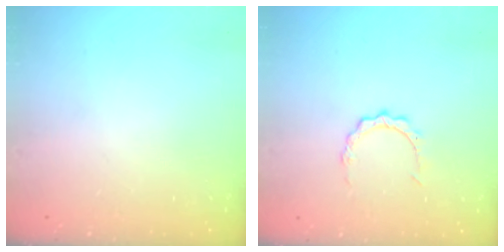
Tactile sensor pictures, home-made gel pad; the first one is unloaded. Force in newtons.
{"total": 3.6, "press": 3.6, "slide": 0.4}